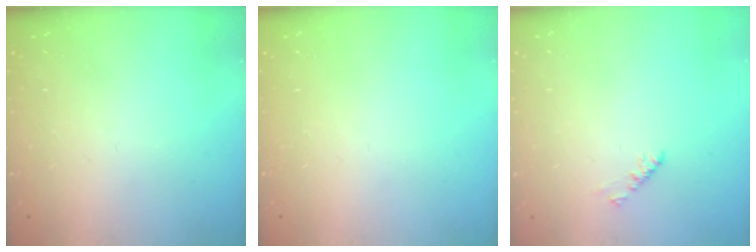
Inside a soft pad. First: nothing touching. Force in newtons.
{"total": 0.0}
{"total": 3.4, "press": 3.3, "slide": 0.5}